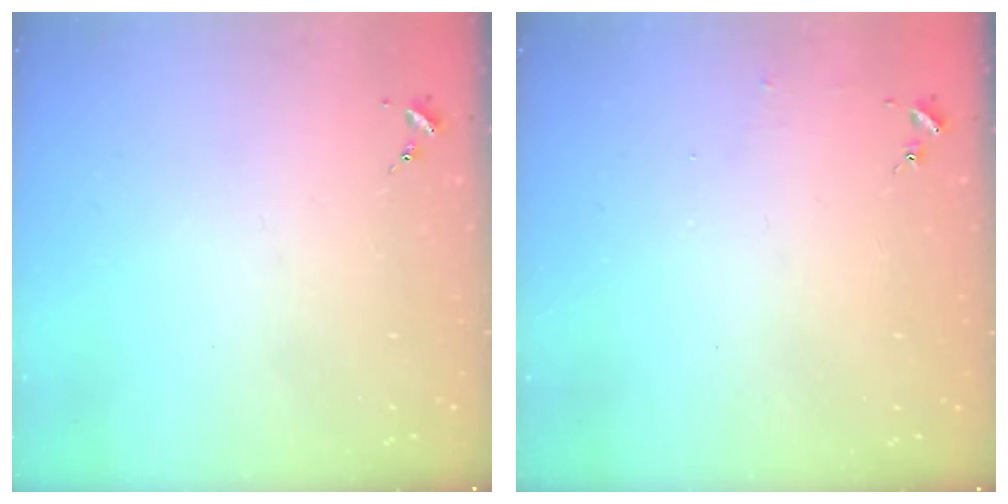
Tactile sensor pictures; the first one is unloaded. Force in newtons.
{"total": 3.6, "press": 3.6, "slide": 0.3}